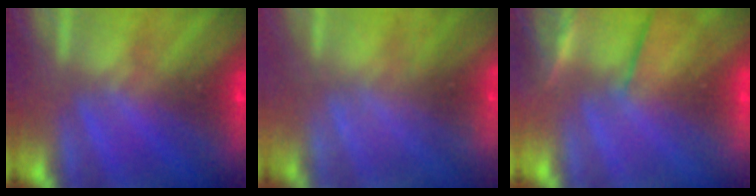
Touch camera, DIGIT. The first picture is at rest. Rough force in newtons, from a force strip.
{"total": 2.3}
{"total": 3.6}